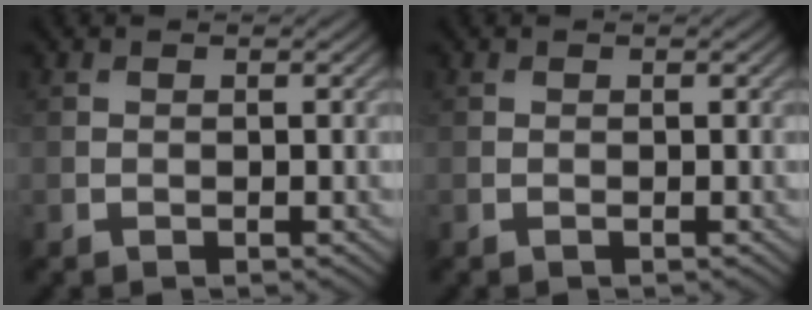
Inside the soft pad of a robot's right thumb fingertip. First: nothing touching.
{"total": 0.0}